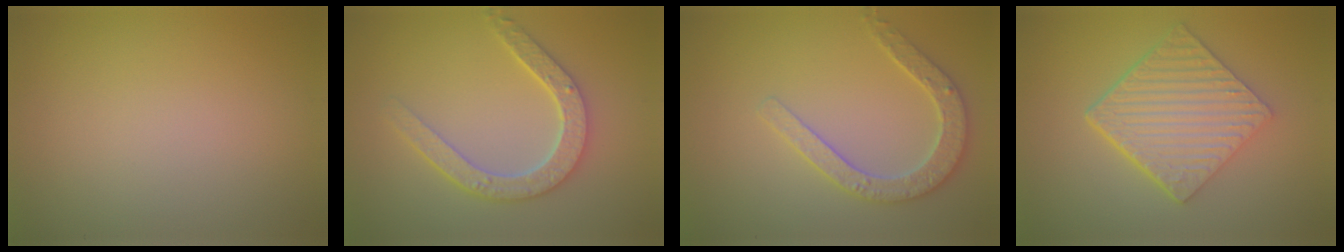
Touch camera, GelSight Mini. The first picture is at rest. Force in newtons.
{"total": 4.6, "press": 3.7, "slide": 2.8}
{"total": 3.3, "press": 3.2, "slide": 0.8}
{"total": 6.6, "press": 4.6, "slide": 4.7}